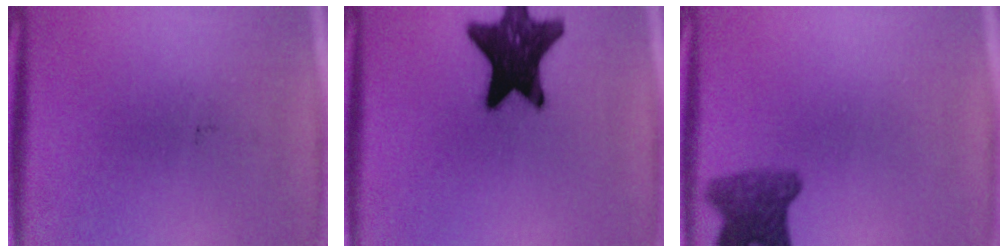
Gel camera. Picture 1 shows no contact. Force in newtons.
{"total": 17.1}
{"total": 5.6}